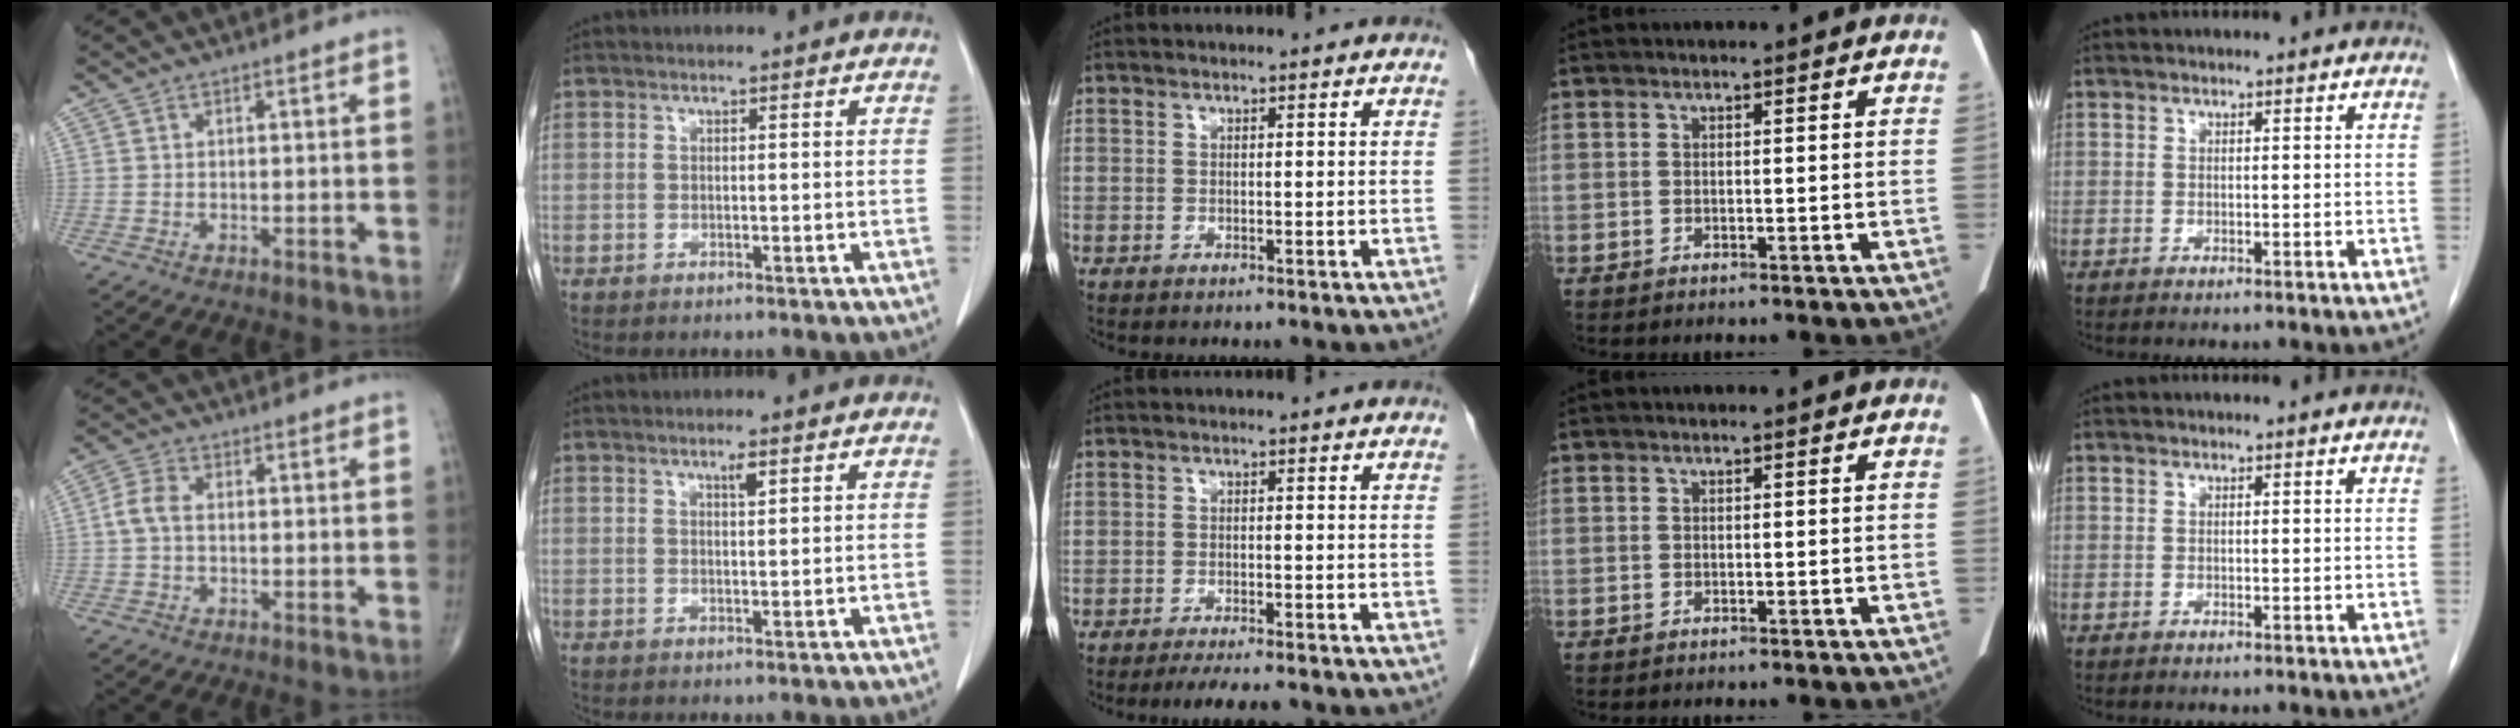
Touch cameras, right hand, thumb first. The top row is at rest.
{"thumb": {"total": 3.9, "force": [-0.2, 2.4, 3.1], "torque": [-0.066, 0.010, -0.010]}, "index": {"total": 1.4, "force": [0.9, 0.2, 1.1], "torque": [-0.022, -0.003, 0.015]}, "middle": {"total": 5.0, "force": [-4.2, 0.3, 2.7], "torque": [-0.037, -0.009, -0.062]}}